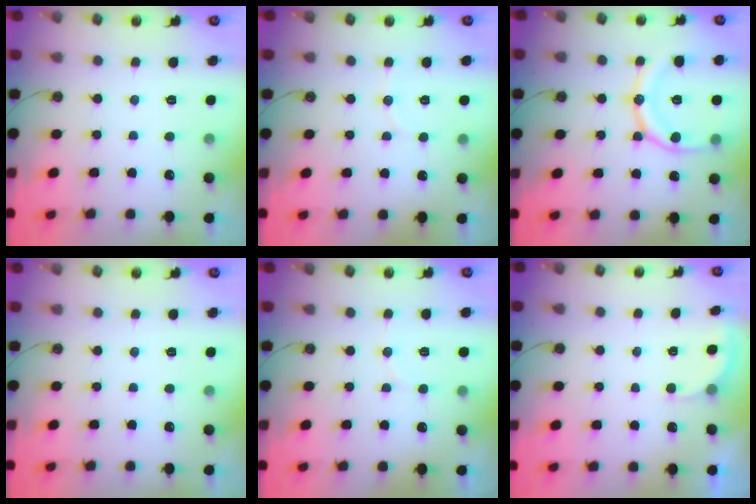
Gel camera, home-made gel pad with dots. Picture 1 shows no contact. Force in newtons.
{"total": 4.9, "press": 4.7, "slide": 1.1}
{"total": 15.4, "press": 15.3, "slide": 1.6}
{"total": 0.0}
{"total": 5.1, "press": 4.8, "slide": 1.6}
{"total": 2.5, "press": 2.4, "slide": 0.4}